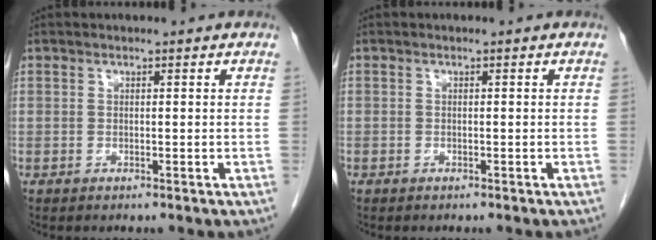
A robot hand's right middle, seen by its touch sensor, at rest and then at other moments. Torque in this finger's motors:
{"motor_torque": [0.68, -0.67, -0.23, -0.21]}